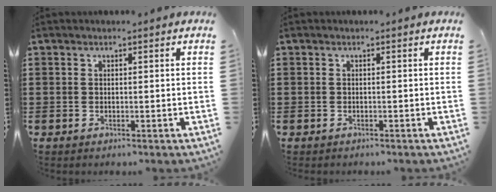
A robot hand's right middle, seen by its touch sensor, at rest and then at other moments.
{"total": 0.5, "force": [-0.4, 0.3, -0.1], "torque": [0.001, 0.003, -0.010]}